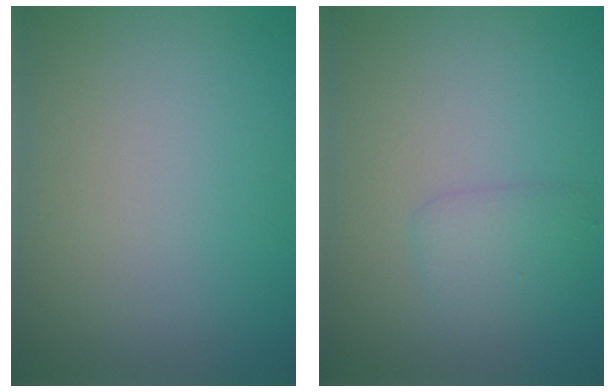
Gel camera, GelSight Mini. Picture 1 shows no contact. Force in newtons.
{"total": 1.6, "press": 1.6, "slide": 0.1}